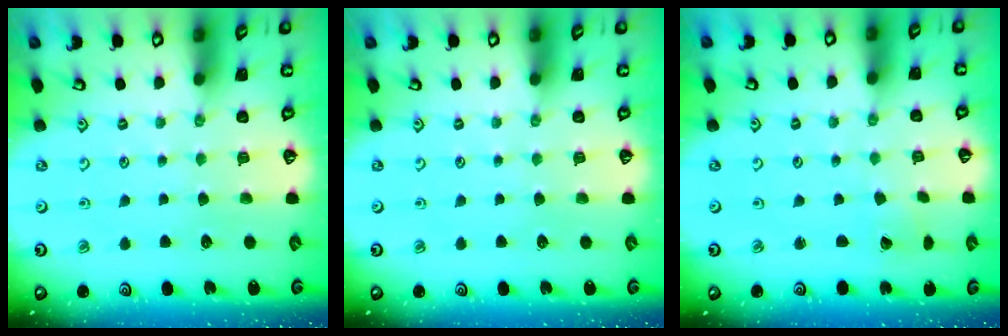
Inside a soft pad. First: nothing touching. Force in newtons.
{"total": 0.0}
{"total": 1.0, "press": 1.0, "slide": 0.1}